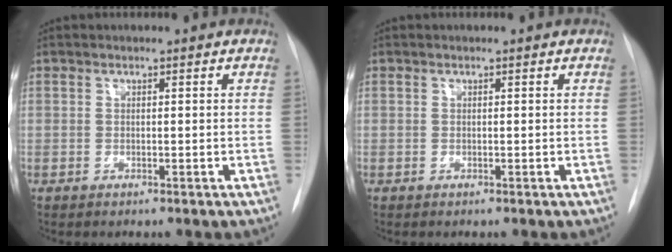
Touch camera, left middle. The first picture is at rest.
{"total": 0.0}